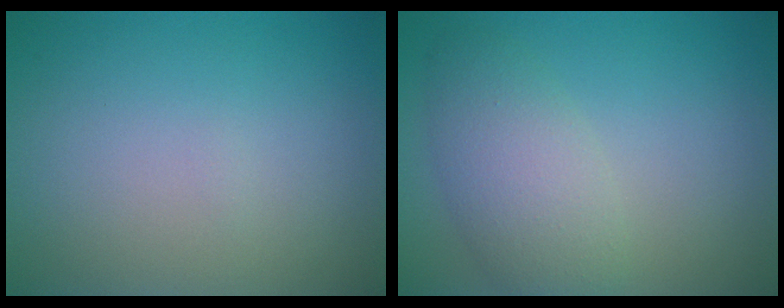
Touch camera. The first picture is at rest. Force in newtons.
{"total": 4.3, "press": 4.3, "slide": 0.1}